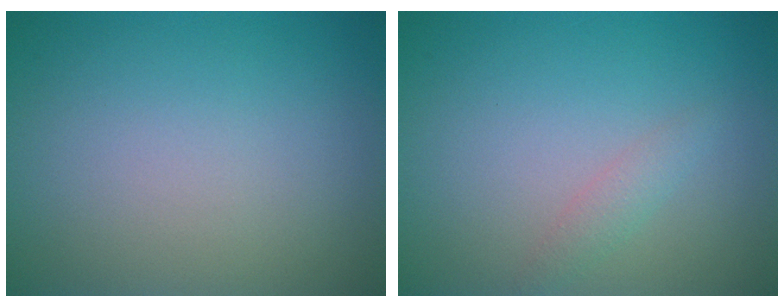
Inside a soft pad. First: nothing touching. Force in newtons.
{"total": 1.2, "press": 1.2, "slide": 0.1}